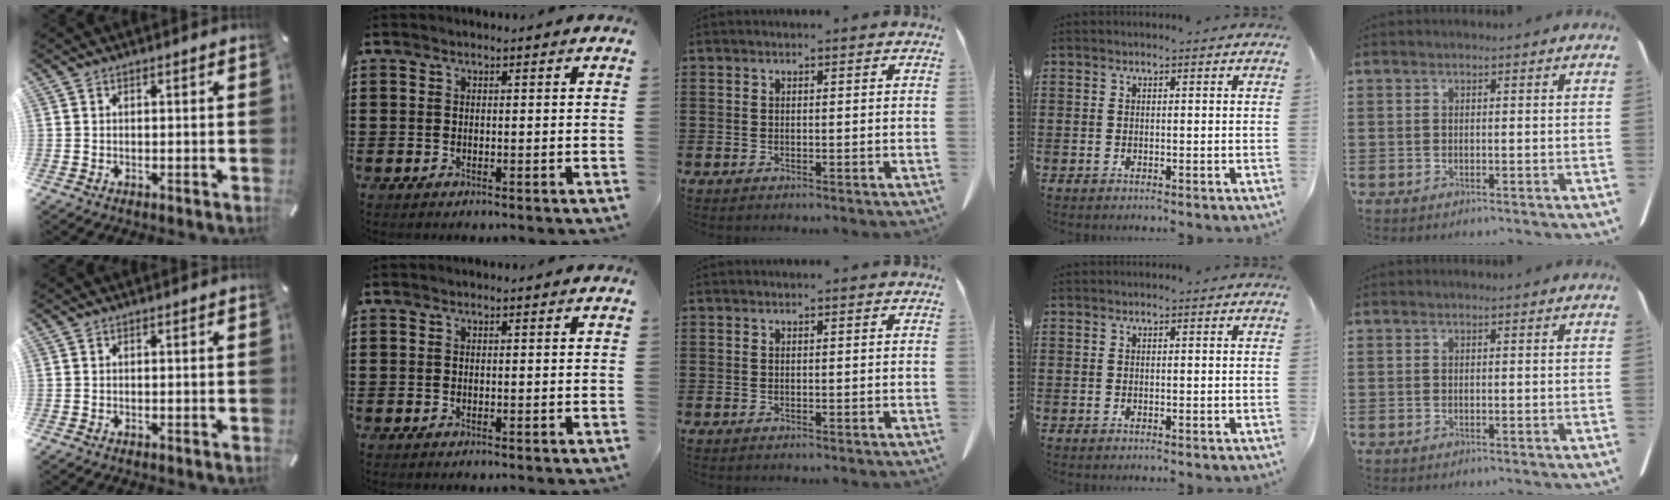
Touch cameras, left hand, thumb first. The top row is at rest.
{}